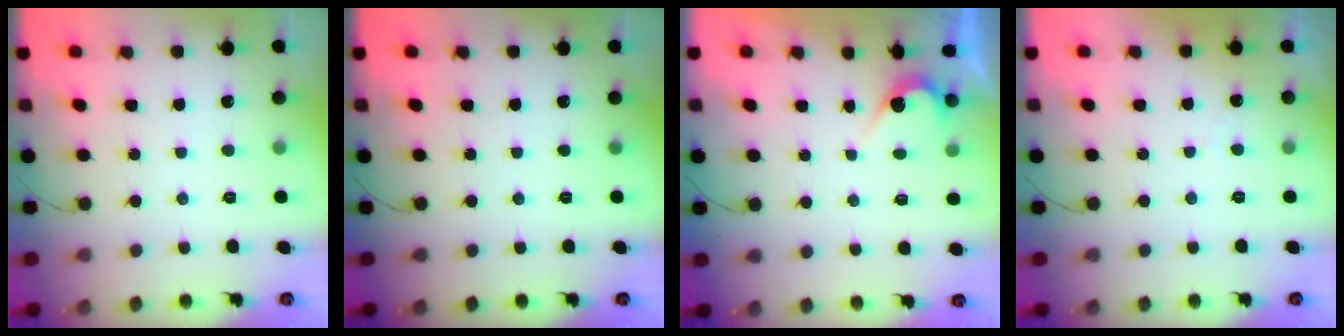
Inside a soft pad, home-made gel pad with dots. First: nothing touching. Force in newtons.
{"total": 0.0}
{"total": 3.1, "press": 3.1, "slide": 0.2}
{"total": 1.7, "press": 1.6, "slide": 0.0}